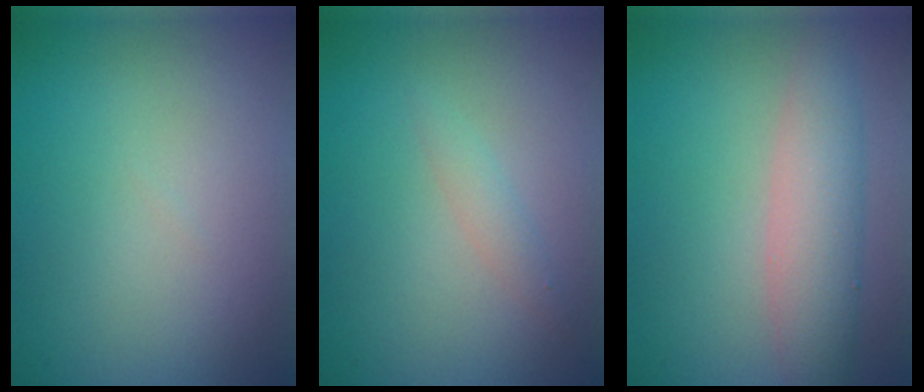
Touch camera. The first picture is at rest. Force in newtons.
{"total": 1.1, "press": 1.1, "slide": 0.0}
{"total": 4.1, "press": 4.1, "slide": 0.2}